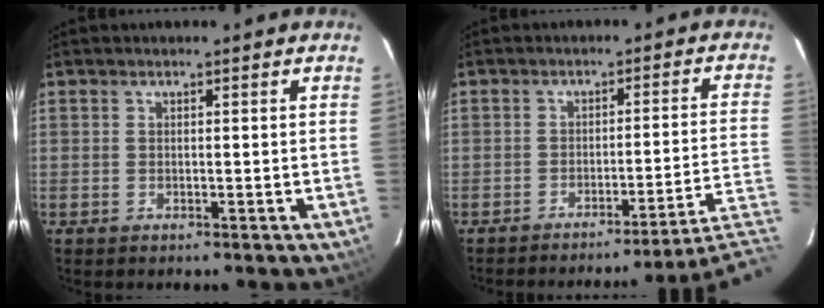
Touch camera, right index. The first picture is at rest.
{"total": 10.8, "force": [-8.9, -5.3, 3.3], "torque": [-0.033, -0.016, -0.126]}